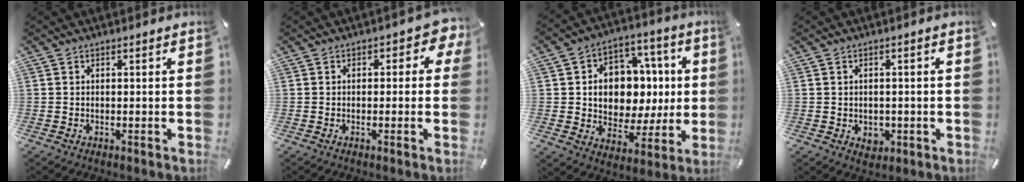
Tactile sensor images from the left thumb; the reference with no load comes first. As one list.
[{"total": 3.9, "force": [0.4, 2.5, 3.0], "torque": [-0.035, 0.004, 0.000]}, {"total": 12.2, "force": [0.5, 10.9, 5.4], "torque": [-0.067, -0.011, 0.022]}, {"total": 3.3, "force": [-0.6, 3.0, 1.3], "torque": [-0.006, -0.002, -0.013]}]